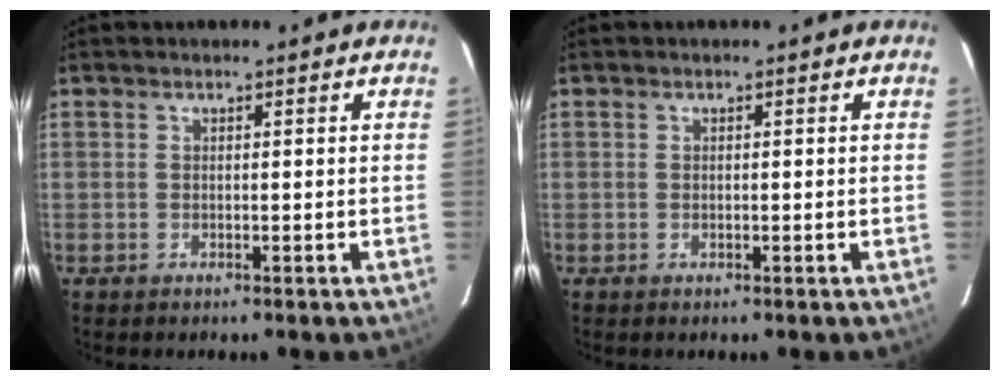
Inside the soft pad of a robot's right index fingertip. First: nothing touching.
{"total": 0.0}